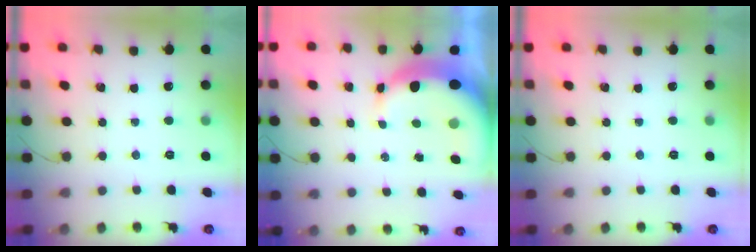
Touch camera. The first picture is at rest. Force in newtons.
{"total": 10.4, "press": 10.2, "slide": 1.9}
{"total": 0.0}